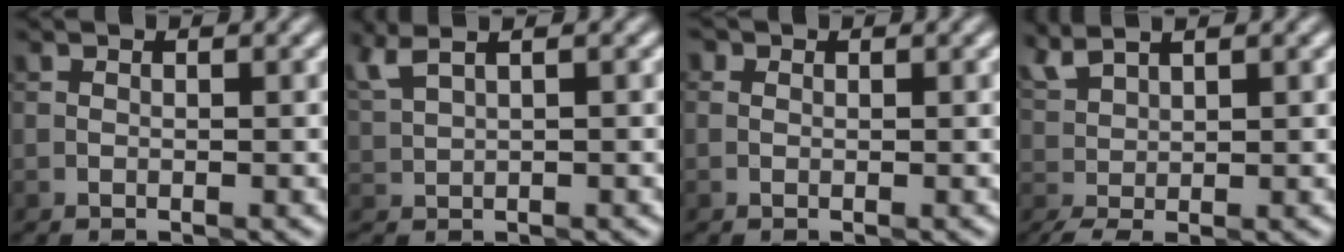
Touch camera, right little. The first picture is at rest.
{"total": 2.5, "force": [1.8, 0.7, 1.5], "torque": [-0.028, 0.009, 0.043]}
{"total": 0.9, "force": [0.4, 0.7, 0.4], "torque": [-0.001, -0.005, -0.010]}
{"total": 2.6, "force": [1.1, 0.8, 2.2], "torque": [-0.045, 0.006, 0.030]}